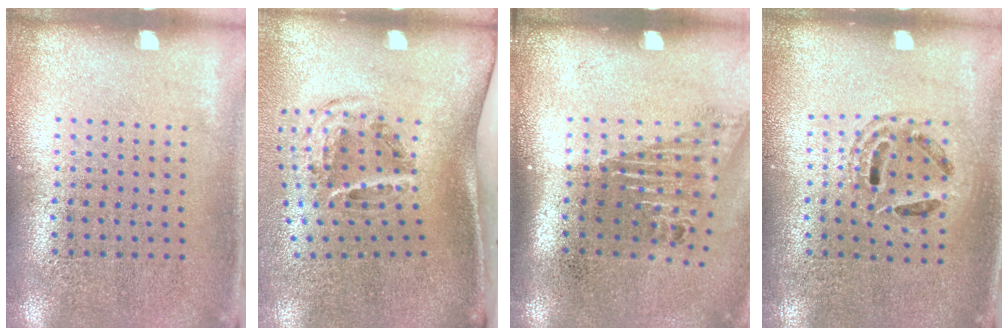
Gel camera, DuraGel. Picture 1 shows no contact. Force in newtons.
{"total": 2.1, "press": 1.2, "slide": 1.7}
{"total": 1.6, "press": 1.2, "slide": 1.1}
{"total": 1.3, "press": 1.1, "slide": 0.6}